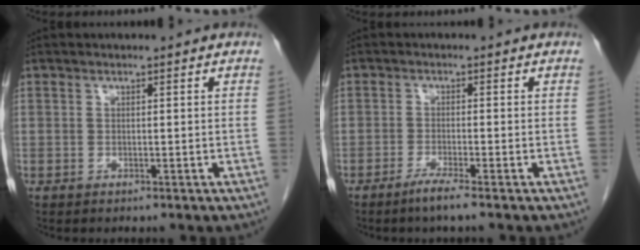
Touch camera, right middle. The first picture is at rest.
{"total": 2.8, "force": [-2.0, -0.5, 1.9], "torque": [-0.042, -0.007, -0.042]}